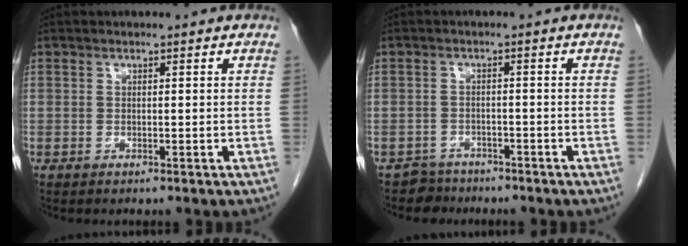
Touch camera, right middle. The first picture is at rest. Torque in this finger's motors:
{"motor_torque": [-0.08, 0.11, 0.00, 0.00]}